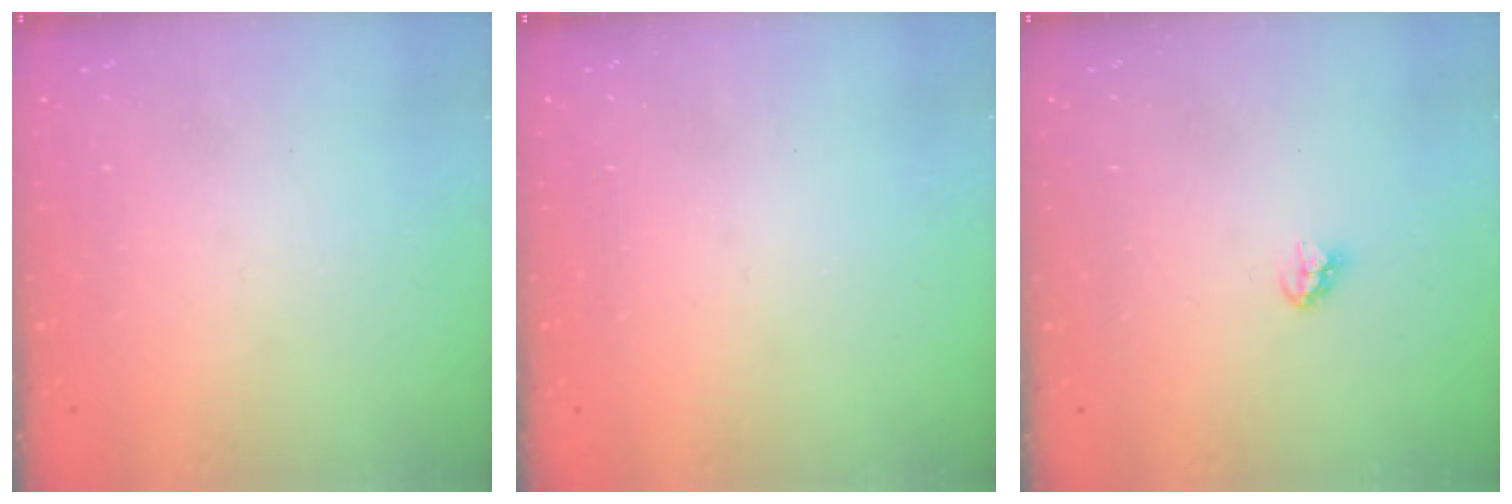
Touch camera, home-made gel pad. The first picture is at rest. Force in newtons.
{"total": 0.0}
{"total": 3.1, "press": 3.1, "slide": 0.2}